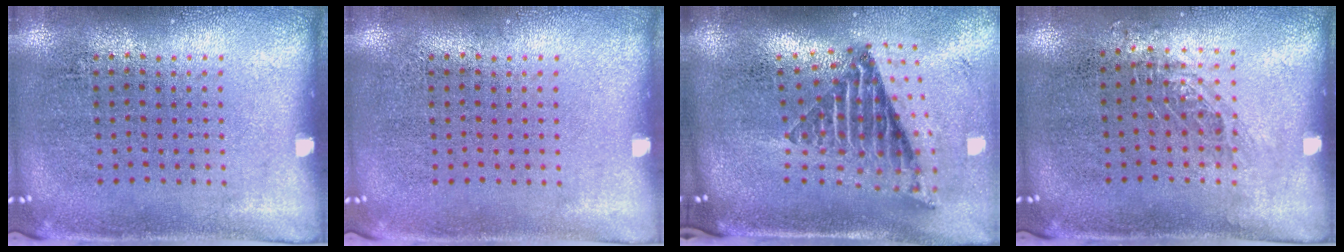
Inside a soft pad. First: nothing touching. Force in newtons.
{"total": 0.0}
{"total": 2.8, "press": 1.7, "slide": 2.2}
{"total": 0.8, "press": 0.8, "slide": 0.2}